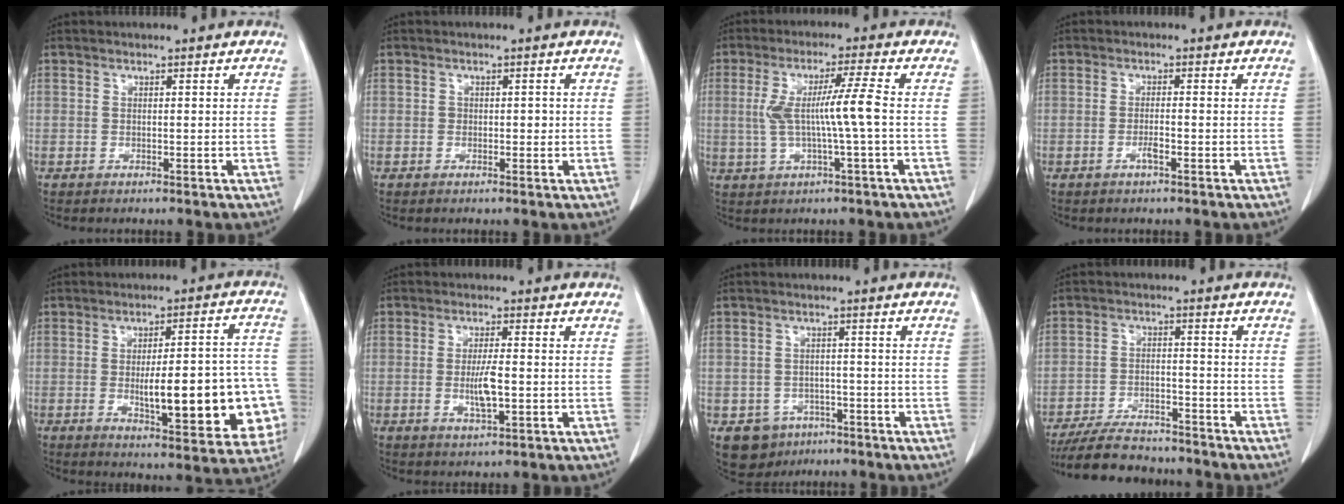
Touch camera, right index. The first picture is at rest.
{"total": 1.4, "force": [-0.1, 1.1, 0.8], "torque": [-0.010, 0.007, -0.002]}
{"total": 7.6, "force": [-0.2, -0.4, 7.6], "torque": [-0.148, 0.008, -0.002]}
{"total": 2.4, "force": [-1.1, 0.4, 2.1], "torque": [-0.037, 0.000, -0.022]}
{"total": 18.8, "force": [-3.7, 4.7, 17.8], "torque": [-0.166, 0.032, -0.029]}
{"total": 4.8, "force": [-0.8, 1.0, 4.7], "torque": [-0.090, -0.006, -0.012]}
{"total": 6.1, "force": [-3.3, 5.0, 1.2], "torque": [-0.014, 0.008, -0.042]}
{"total": 11.3, "force": [-10.1, 3.5, 3.5], "torque": [-0.053, 0.003, -0.162]}